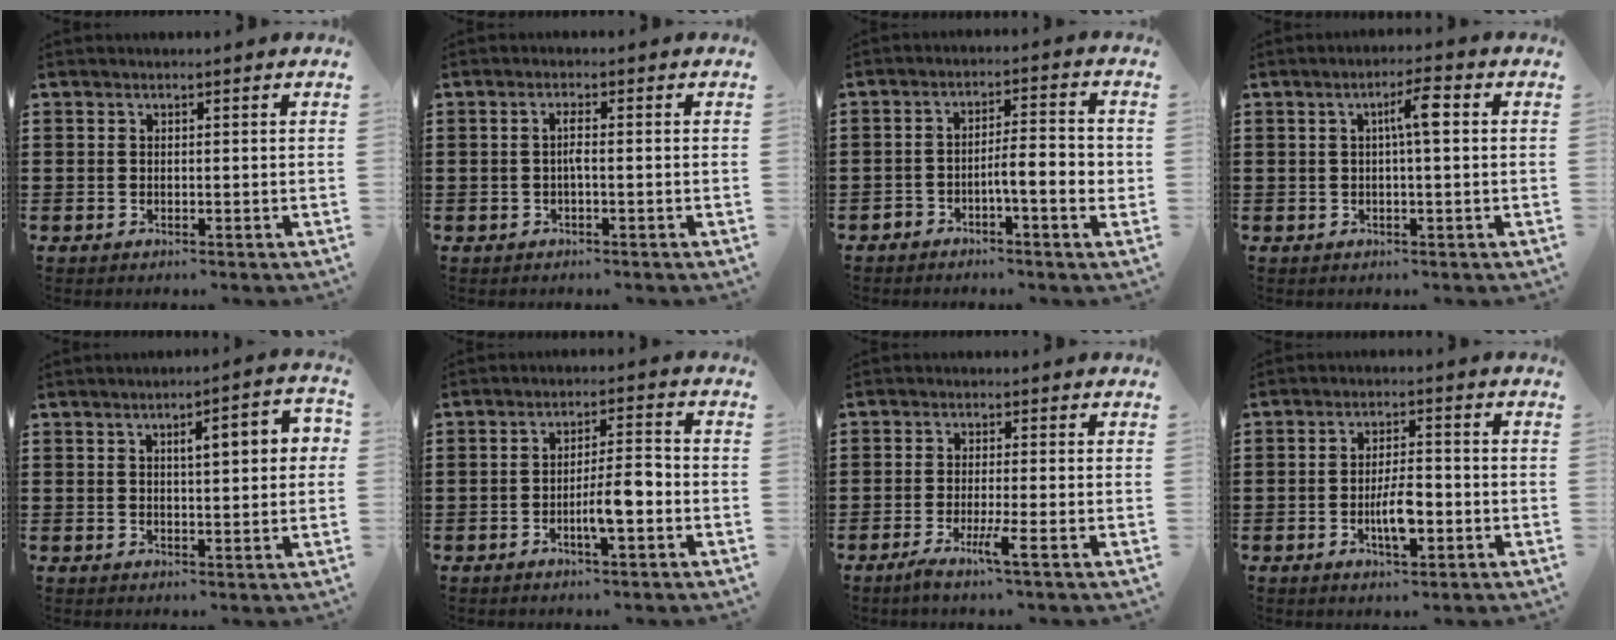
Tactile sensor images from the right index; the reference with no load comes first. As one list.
[{"total": 1.7, "force": [-0.4, 0.2, 1.7], "torque": [-0.041, -0.002, -0.010]}, {"total": 5.0, "force": [-2.2, 1.0, 4.3], "torque": [-0.076, 0.005, -0.043]}, {"total": 4.3, "force": [0.5, 0.7, 4.2], "torque": [-0.070, 0.006, 0.002]}, {"total": 4.9, "force": [1.0, 1.2, 4.6], "torque": [-0.072, 0.000, 0.010]}, {"total": 5.7, "force": [-2.1, 1.1, 5.2], "torque": [-0.093, 0.003, -0.041]}, {"total": 4.2, "force": [-2.4, -0.2, 3.5], "torque": [-0.070, -0.019, -0.042]}, {"total": 5.7, "force": [-1.8, 2.0, 5.1], "torque": [-0.099, 0.004, -0.034]}]